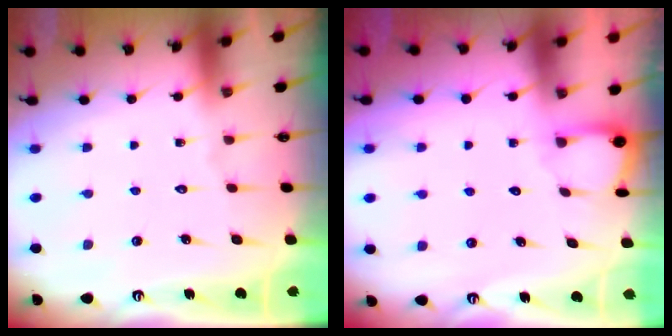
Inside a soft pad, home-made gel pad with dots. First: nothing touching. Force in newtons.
{"total": 1.8, "press": 1.8, "slide": 0.1}